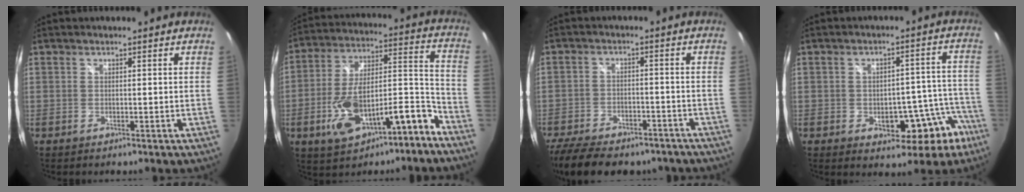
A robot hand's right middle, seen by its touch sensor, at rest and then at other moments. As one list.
[{"total": 18.4, "force": [-10.8, 7.0, 13.1], "torque": [-0.222, 0.019, -0.165]}, {"total": 18.9, "force": [-14.7, 7.8, 9.0], "torque": [-0.200, -0.025, -0.214]}, {"total": 11.0, "force": [-5.8, 6.3, 6.8], "torque": [-0.077, 0.028, -0.058]}]